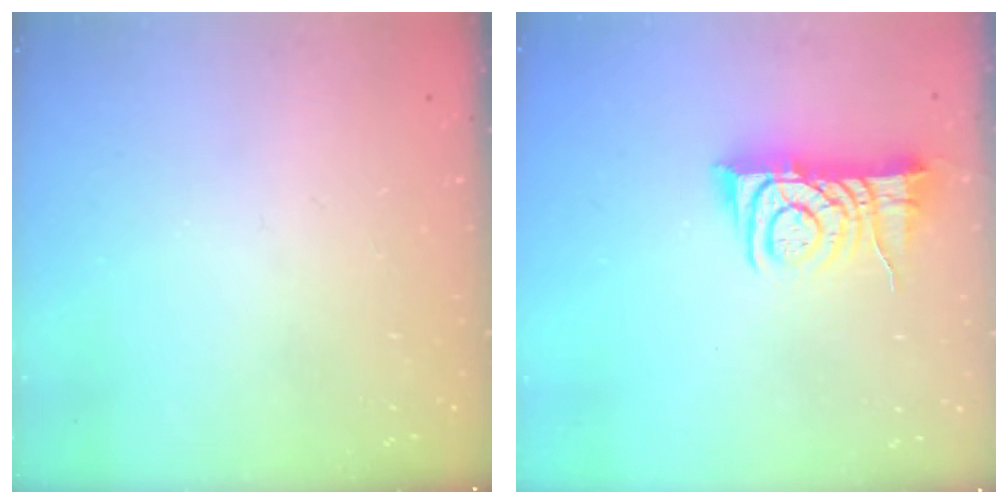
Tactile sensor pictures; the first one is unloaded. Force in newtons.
{"total": 8.0, "press": 8.0, "slide": 0.7}